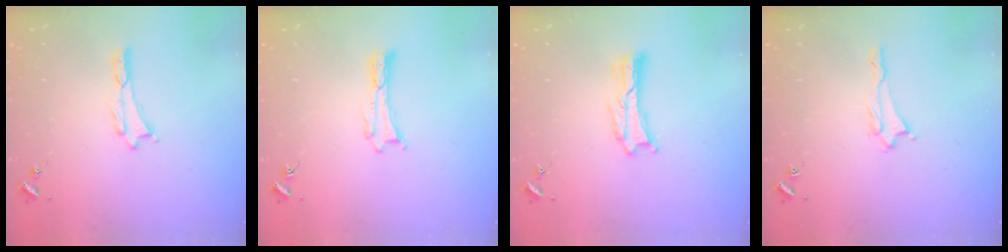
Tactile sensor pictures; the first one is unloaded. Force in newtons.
{"total": 0.0}
{"total": 0.8, "press": 0.8, "slide": 0.2}
{"total": 1.3, "press": 1.3, "slide": 0.1}